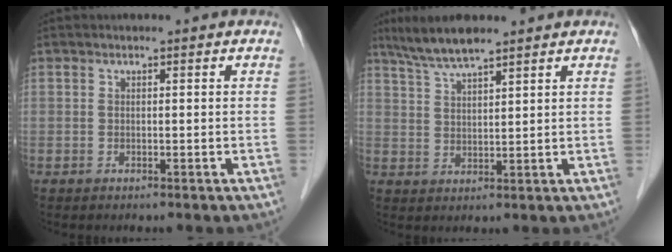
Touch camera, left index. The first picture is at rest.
{"total": 6.0, "force": [5.1, 0.3, 3.2], "torque": [-0.071, 0.010, 0.101]}